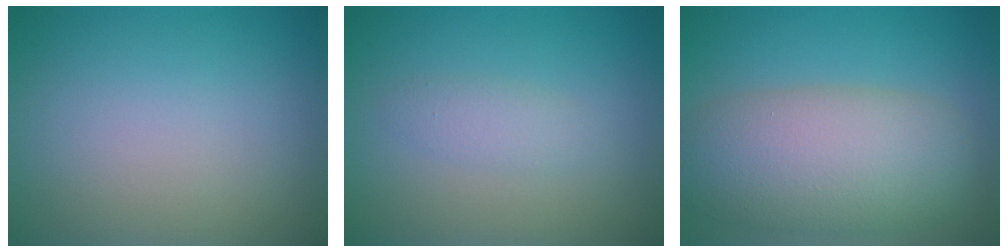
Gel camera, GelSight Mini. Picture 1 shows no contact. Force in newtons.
{"total": 1.4, "press": 1.4, "slide": 0.0}
{"total": 8.3, "press": 8.3, "slide": 0.2}